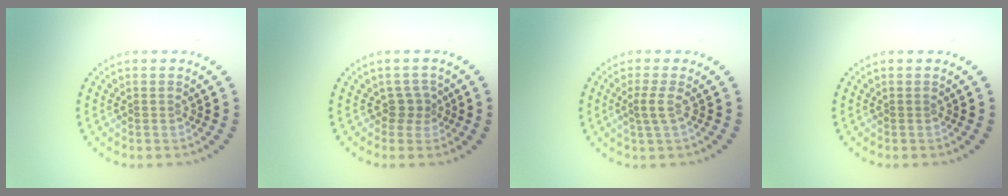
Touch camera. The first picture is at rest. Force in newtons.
{"total": 1.6, "press": 1.0, "slide": 1.3}
{"total": 1.4, "press": 1.0, "slide": 1.0}
{"total": 0.0}